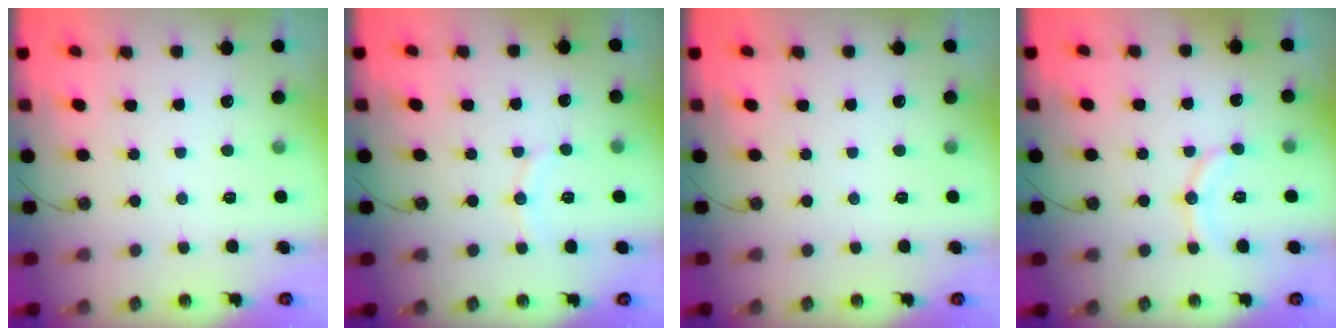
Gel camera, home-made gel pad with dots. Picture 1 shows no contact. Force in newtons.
{"total": 6.3, "press": 6.2, "slide": 0.6}
{"total": 0.0}
{"total": 8.8, "press": 8.7, "slide": 0.7}